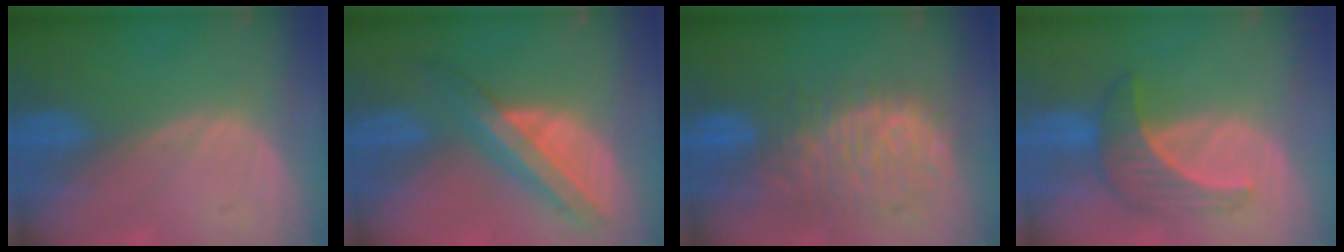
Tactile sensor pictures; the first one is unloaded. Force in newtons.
{"total": 8.3, "press": 7.0, "slide": 4.4}
{"total": 11.5, "press": 9.7, "slide": 6.1}
{"total": 5.7, "press": 5.6, "slide": 0.9}